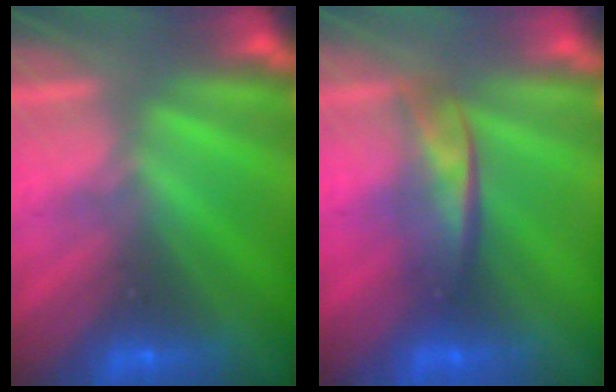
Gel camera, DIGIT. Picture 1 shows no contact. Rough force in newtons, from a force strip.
{"total": 2.1}